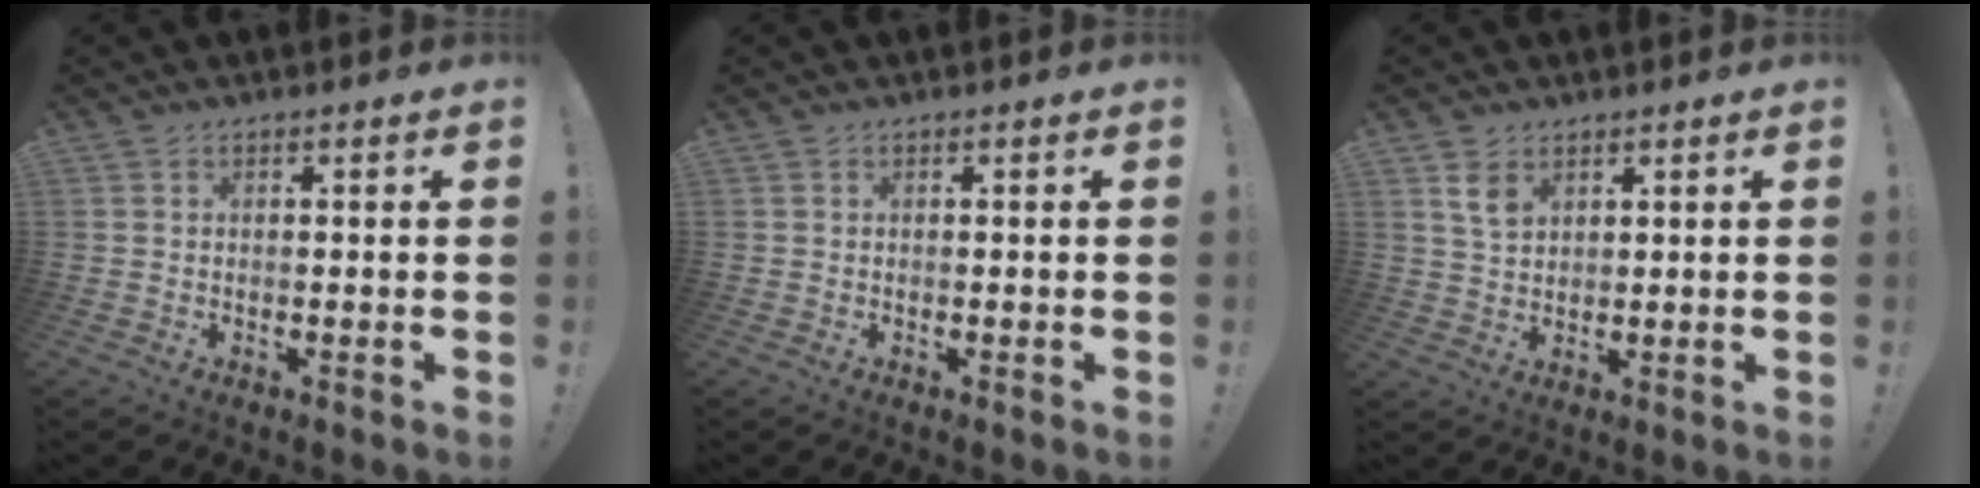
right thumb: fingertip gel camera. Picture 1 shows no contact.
{"total": 0.0}
{"total": 4.8, "force": [2.7, 3.2, 2.3], "torque": [-0.034, -0.011, 0.052]}